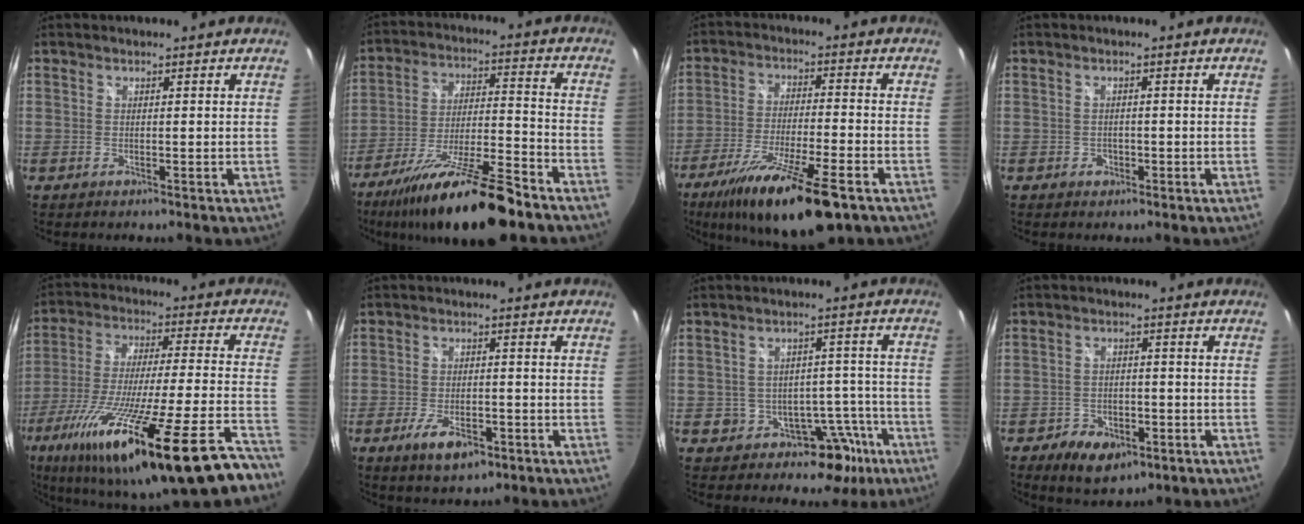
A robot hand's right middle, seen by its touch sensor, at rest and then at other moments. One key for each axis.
{"total": 19.6, "fx": -15.1, "fy": 2.4, "fz": 12.3, "tx": -0.232, "ty": -0.030, "tz": -0.251}
{"total": 17.1, "fx": -11.0, "fy": 3.2, "fz": 12.6, "tx": -0.238, "ty": -0.040, "tz": -0.187}
{"total": 1.7, "fx": -0.8, "fy": 1.4, "fz": 0.3, "tx": -0.006, "ty": 0.000, "tz": -0.010}
{"total": 34.5, "fx": -24.8, "fy": 3.0, "fz": 23.8, "tx": -0.393, "ty": -0.108, "tz": -0.383}
{"total": 7.1, "fx": -4.0, "fy": 3.1, "fz": 5.0, "tx": -0.108, "ty": -0.011, "tz": -0.064}
{"total": 9.9, "fx": -5.3, "fy": 7.2, "fz": 4.2, "tx": -0.047, "ty": 0.041, "tz": -0.047}
{"total": 8.8, "fx": -5.1, "fy": 5.3, "fz": 4.7, "tx": -0.112, "ty": -0.002, "tz": -0.070}